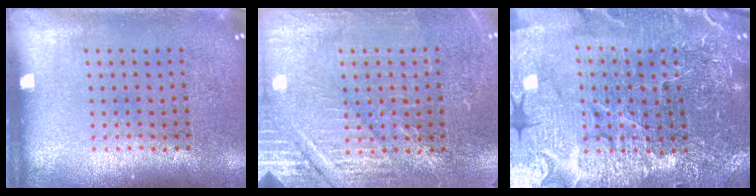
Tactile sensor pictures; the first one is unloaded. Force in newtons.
{"total": 3.1, "press": 3.0, "slide": 0.4}
{"total": 4.9, "press": 4.7, "slide": 1.4}